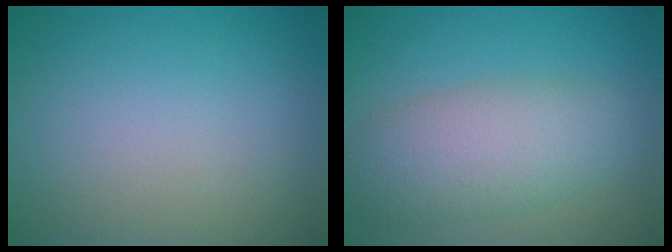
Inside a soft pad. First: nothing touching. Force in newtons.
{"total": 5.7, "press": 5.7, "slide": 0.3}